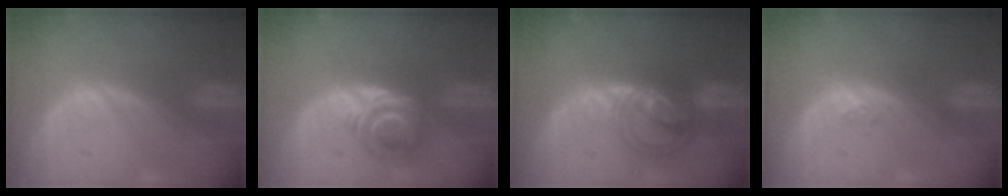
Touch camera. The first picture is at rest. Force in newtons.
{"total": 6.0, "press": 5.0, "slide": 3.3}
{"total": 6.1, "press": 6.0, "slide": 1.1}
{"total": 1.4, "press": 1.3, "slide": 0.6}